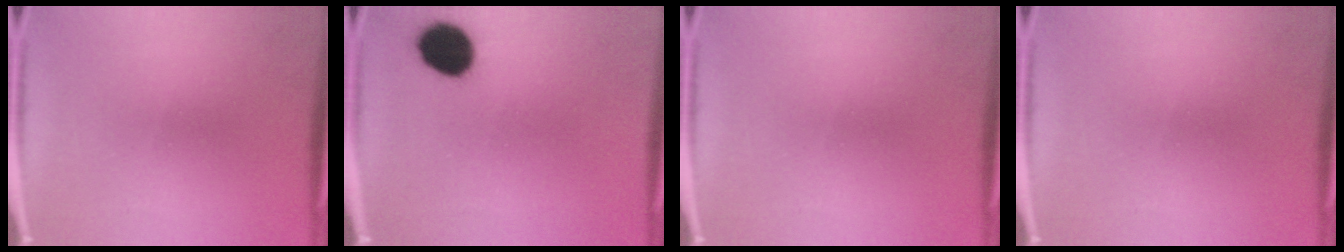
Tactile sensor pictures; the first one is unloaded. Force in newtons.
{"total": 10.7}
{"total": 0.0}
{"total": 0.0}